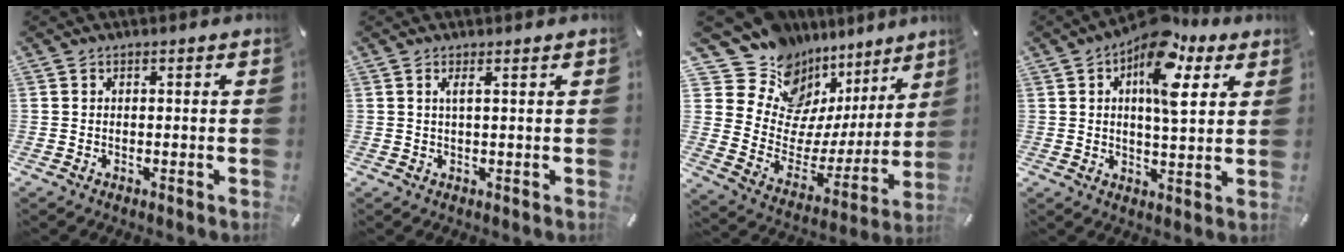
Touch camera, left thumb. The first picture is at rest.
{"total": 1.9, "force": [0.7, 0.0, 1.8], "torque": [-0.037, -0.002, 0.011]}
{"total": 14.7, "force": [11.0, 9.2, 3.2], "torque": [-0.058, -0.121, 0.193]}
{"total": 13.8, "force": [6.9, 6.3, 10.2], "torque": [-0.153, -0.030, 0.114]}